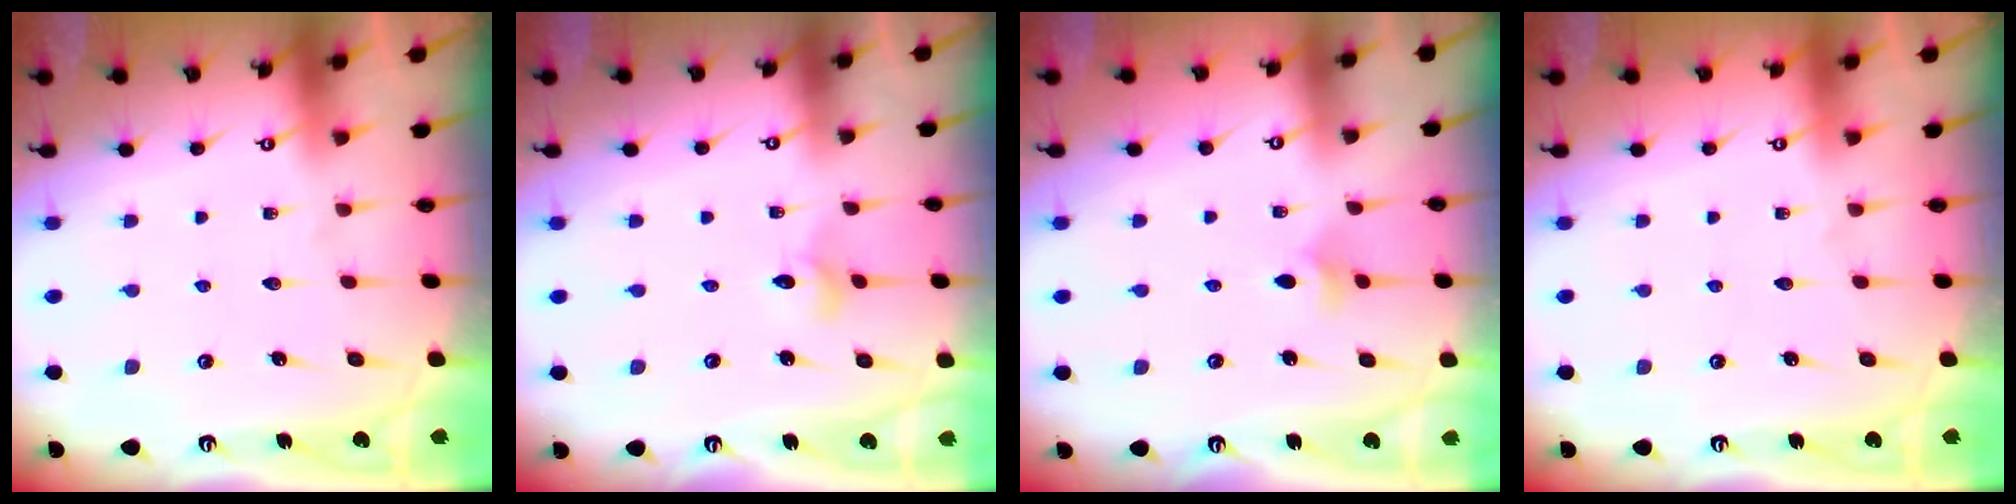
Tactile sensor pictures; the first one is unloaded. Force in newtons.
{"total": 2.8, "press": 2.8, "slide": 0.3}
{"total": 3.3, "press": 3.2, "slide": 0.9}
{"total": 0.0}